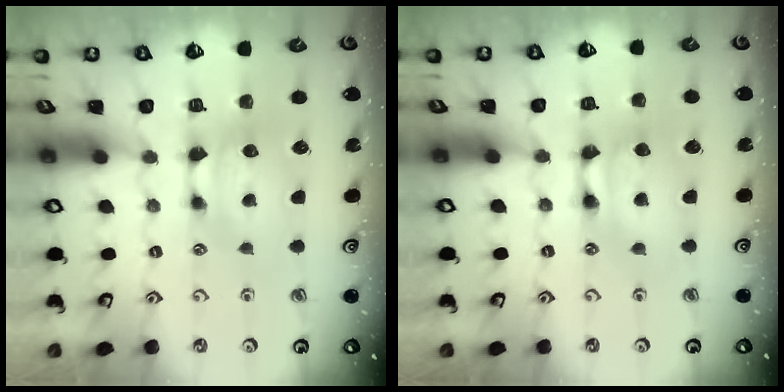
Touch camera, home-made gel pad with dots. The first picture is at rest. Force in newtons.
{"total": 2.1, "press": 2.1, "slide": 0.1}